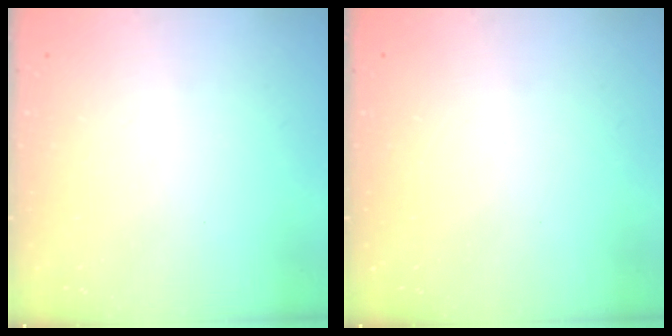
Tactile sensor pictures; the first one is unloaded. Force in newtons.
{"total": 0.0}